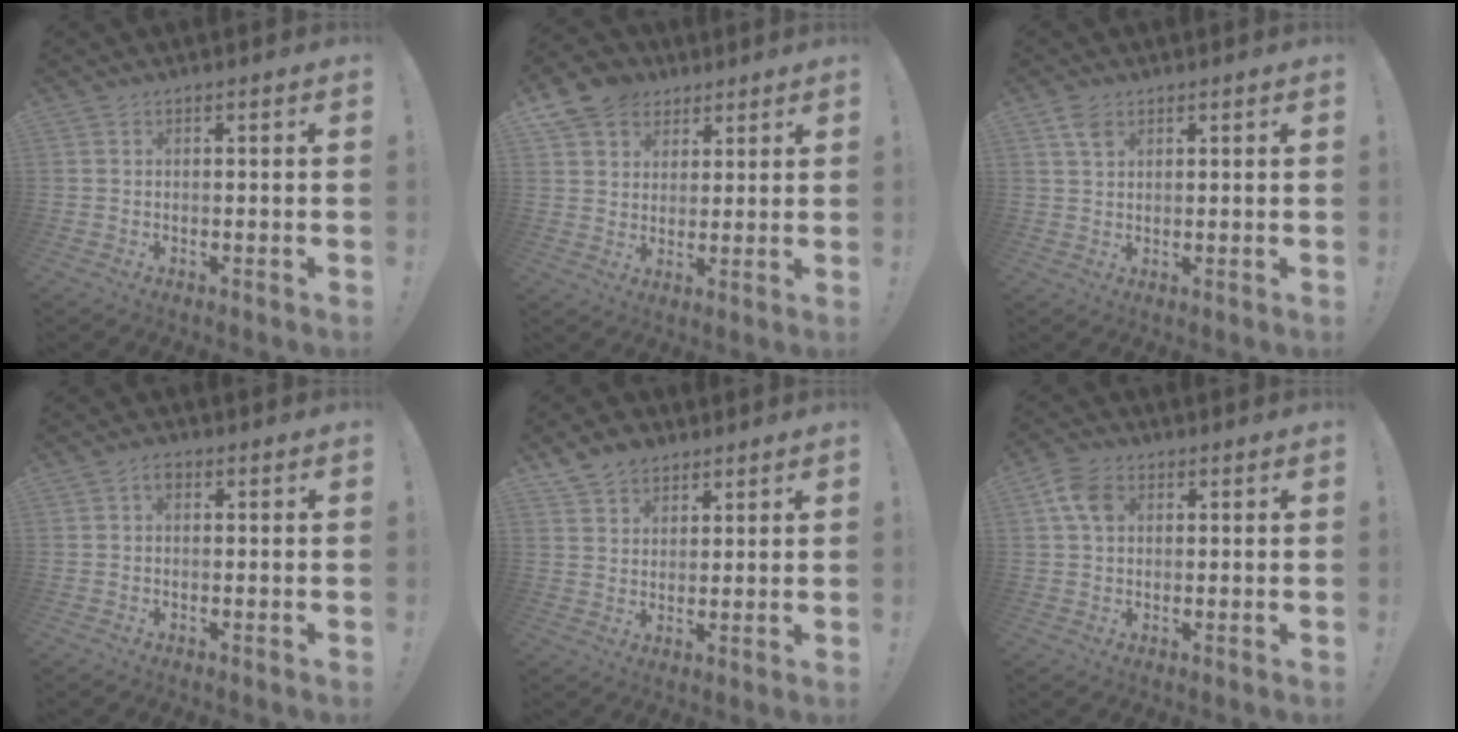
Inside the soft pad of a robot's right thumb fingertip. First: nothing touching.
{"total": 9.9, "force": [5.5, 7.9, 2.5], "torque": [-0.041, -0.029, 0.110]}
{"total": 3.7, "force": [2.1, 2.1, 2.2], "torque": [-0.034, -0.005, 0.038]}
{"total": 2.3, "force": [0.4, 1.5, 1.7], "torque": [-0.021, 0.002, 0.004]}
{"total": 7.0, "force": [5.0, 4.7, 1.4], "torque": [-0.021, -0.028, 0.096]}
{"total": 7.5, "force": [2.2, 5.3, 4.8], "torque": [-0.089, 0.006, 0.044]}